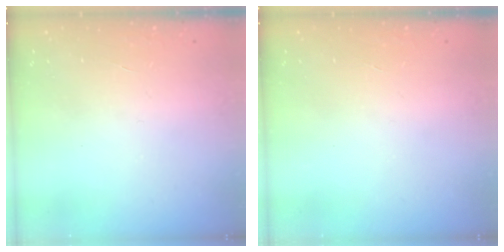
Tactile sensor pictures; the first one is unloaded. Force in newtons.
{"total": 0.0}